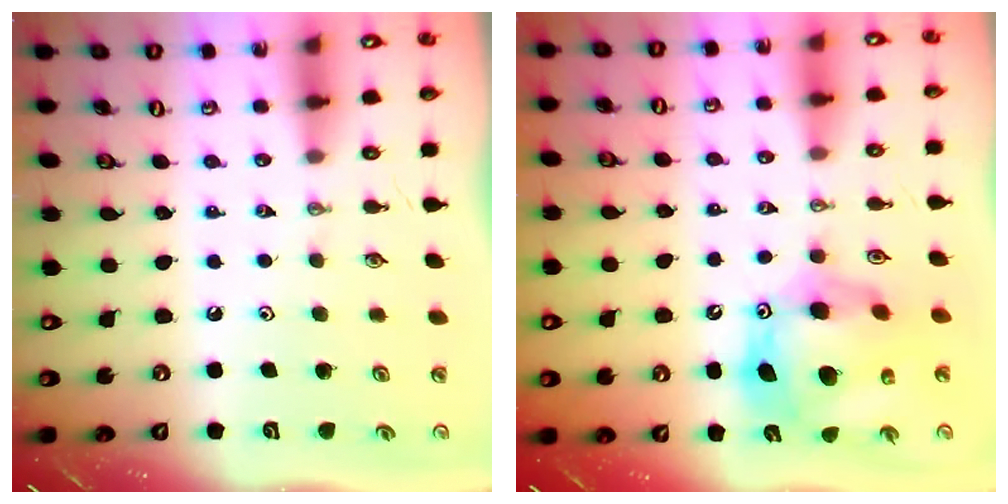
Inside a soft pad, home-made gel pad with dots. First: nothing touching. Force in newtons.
{"total": 17.0, "press": 16.9, "slide": 1.5}